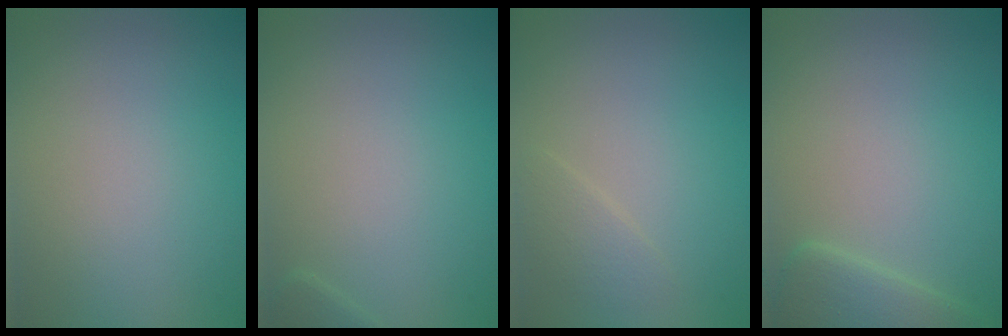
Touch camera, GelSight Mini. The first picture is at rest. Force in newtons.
{"total": 0.7, "press": 0.7, "slide": 0.0}
{"total": 1.4, "press": 1.4, "slide": 0.1}
{"total": 2.8, "press": 2.8, "slide": 0.2}